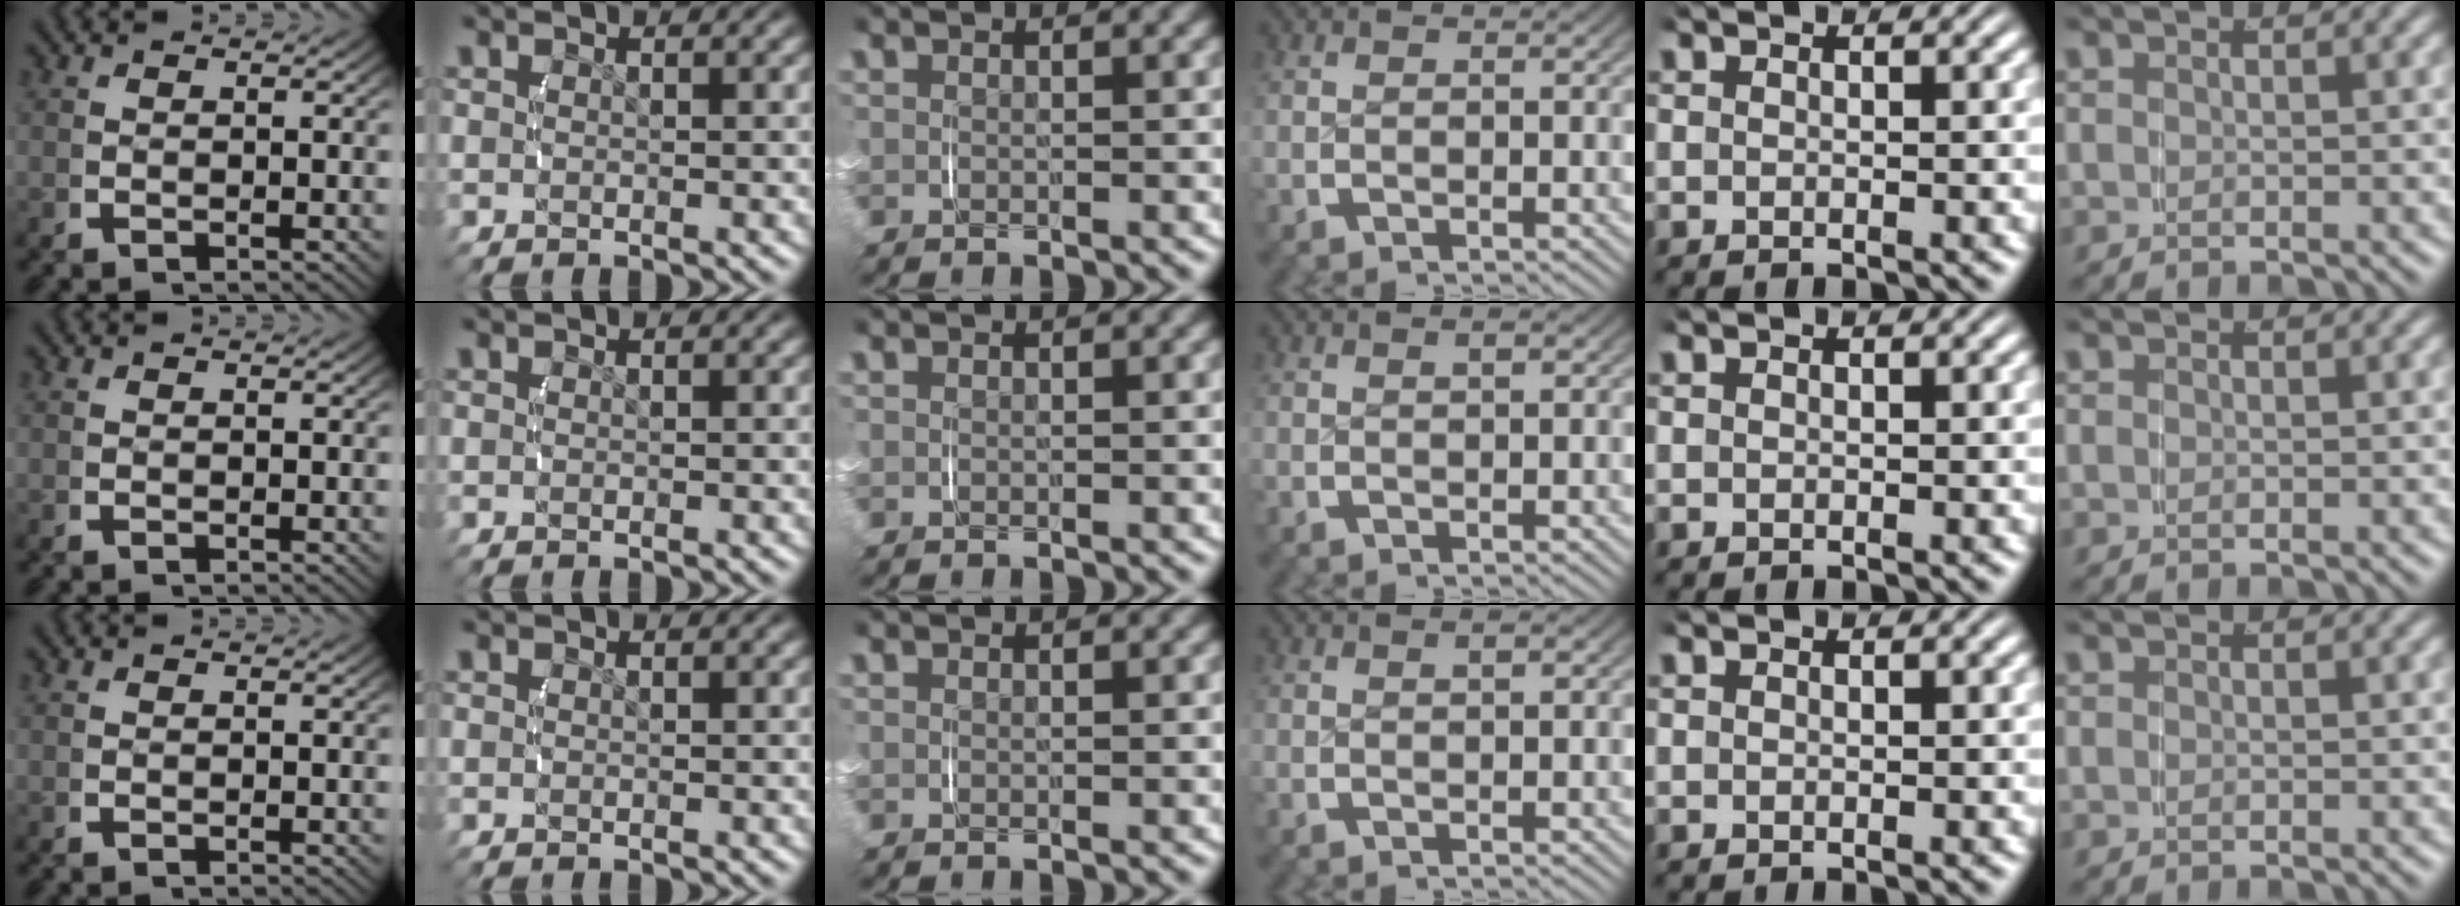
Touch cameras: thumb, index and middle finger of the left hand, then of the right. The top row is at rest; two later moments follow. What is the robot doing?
{"motion": "lift_and_place", "object": "small bumper sticker"}